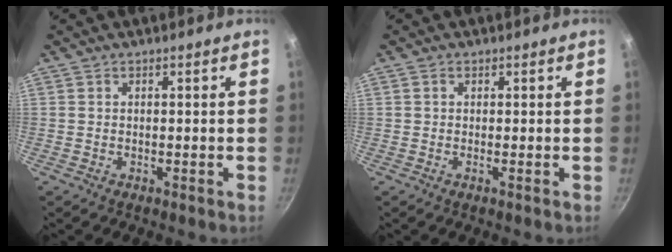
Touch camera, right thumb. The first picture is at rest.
{"total": 0.7, "force": [0.1, 0.3, 0.6], "torque": [-0.015, 0.003, -0.002]}